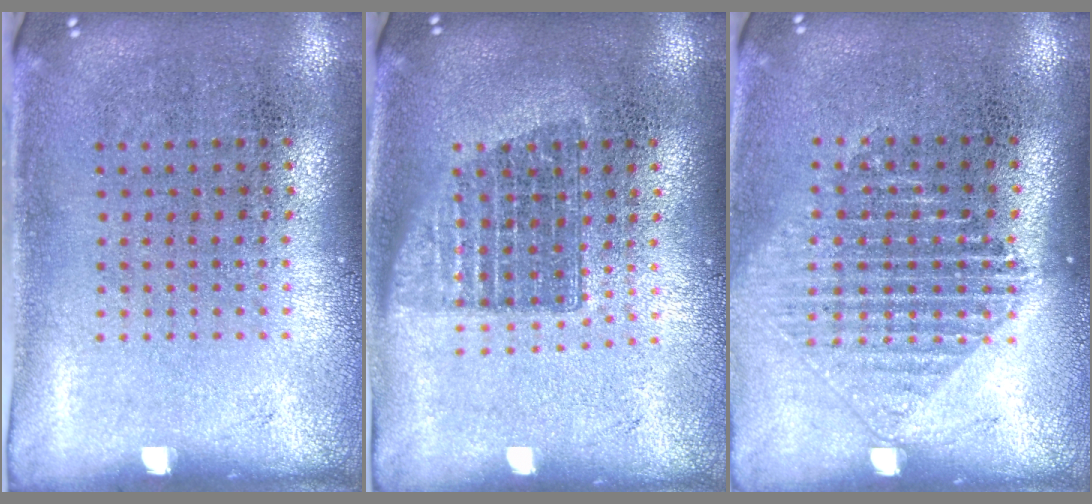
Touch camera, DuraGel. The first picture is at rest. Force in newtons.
{"total": 1.4, "press": 1.2, "slide": 0.8}
{"total": 1.3, "press": 1.2, "slide": 0.5}